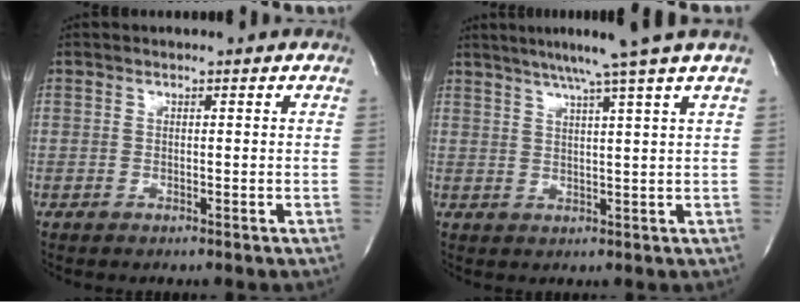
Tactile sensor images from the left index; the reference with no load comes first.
{"total": 8.5, "force": [6.5, -2.6, 4.8], "torque": [-0.070, -0.002, 0.088]}